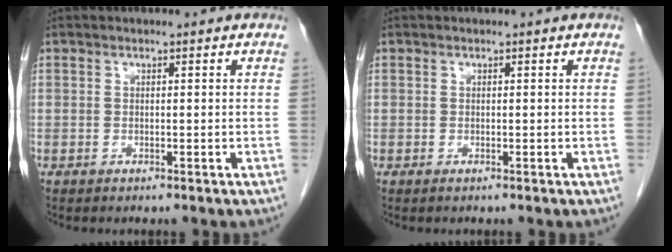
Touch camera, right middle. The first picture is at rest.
{"total": 0.0}